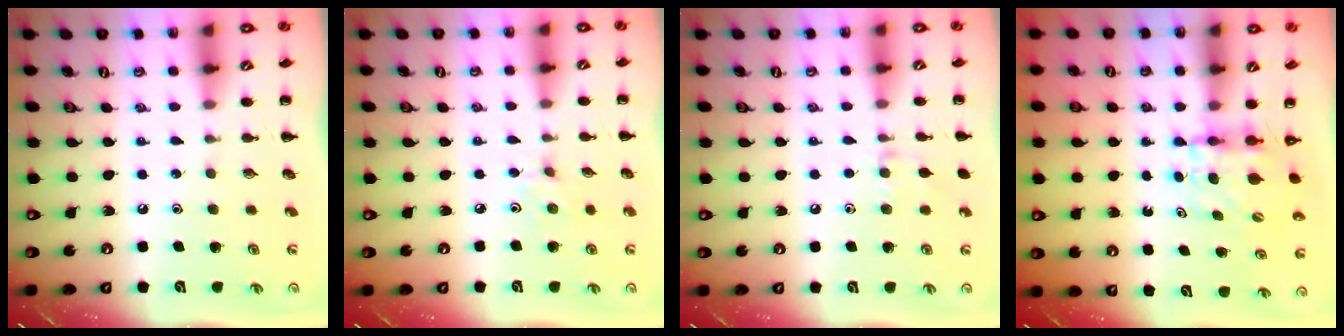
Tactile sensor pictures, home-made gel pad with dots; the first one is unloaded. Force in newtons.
{"total": 3.2, "press": 2.9, "slide": 1.2}
{"total": 5.8, "press": 5.5, "slide": 1.9}
{"total": 4.9, "press": 4.9, "slide": 0.1}